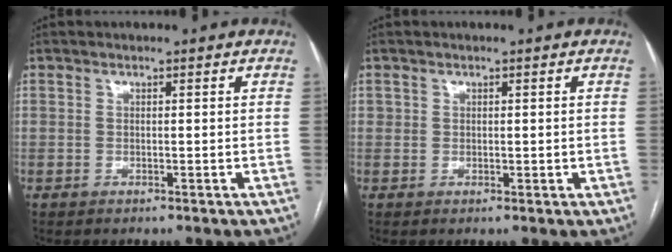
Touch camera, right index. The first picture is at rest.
{"total": 1.4, "force": [0.1, 1.1, 0.8], "torque": [-0.013, 0.005, 0.005]}